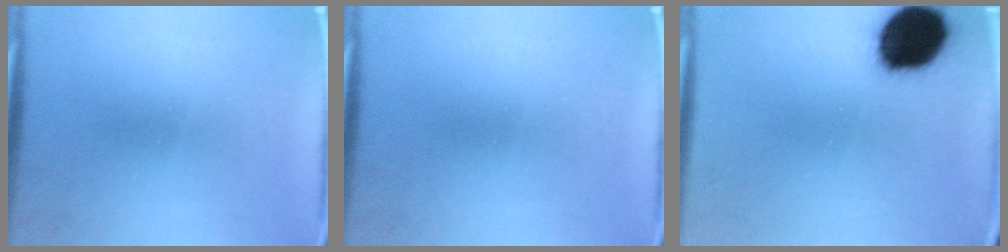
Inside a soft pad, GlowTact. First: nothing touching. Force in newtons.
{"total": 0.0}
{"total": 18.2}